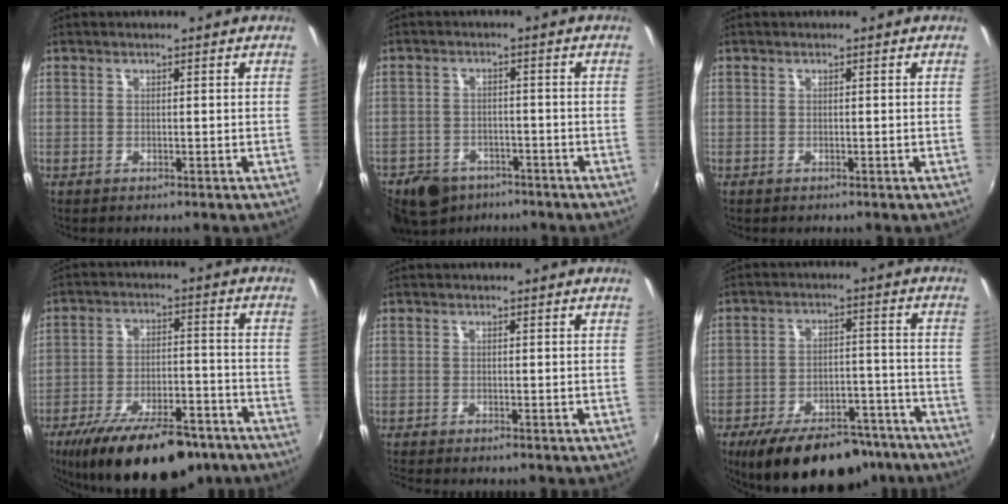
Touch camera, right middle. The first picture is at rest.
{"total": 11.8, "force": [-8.3, 7.2, 4.4], "torque": [-0.120, -0.006, -0.125]}
{"total": 0.0}
{"total": 21.9, "force": [-16.2, 7.6, 12.6], "torque": [-0.227, -0.027, -0.235]}
{"total": 1.4, "force": [-1.2, 0.1, 0.6], "torque": [-0.015, -0.007, -0.021]}
{"total": 20.2, "force": [-15.8, 8.0, 9.7], "torque": [-0.174, 0.002, -0.211]}